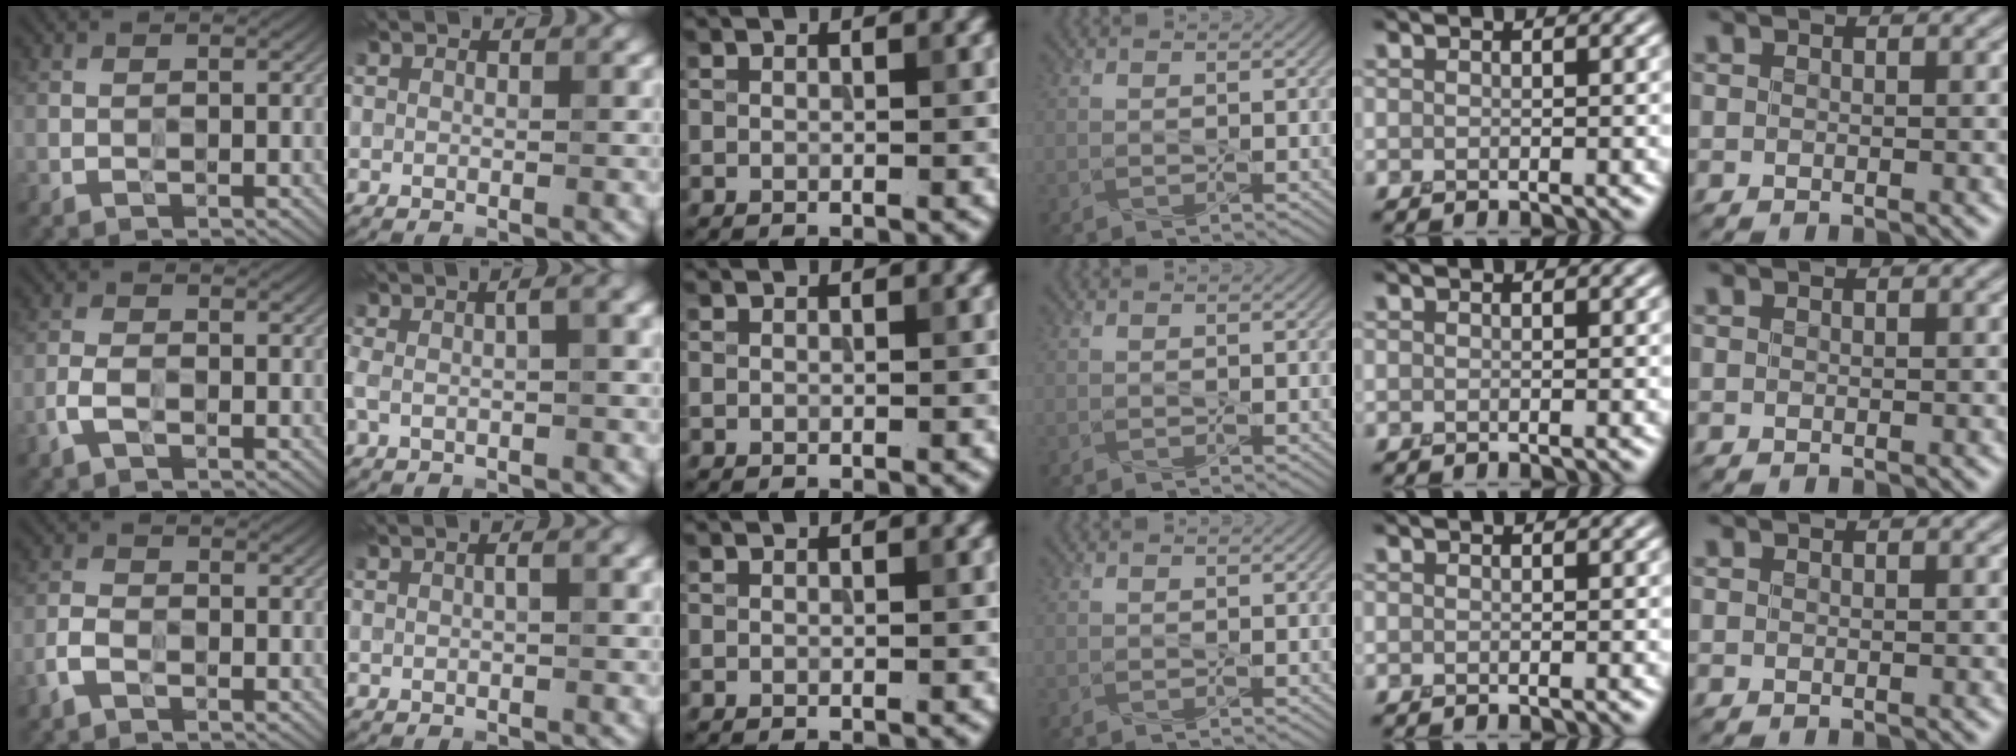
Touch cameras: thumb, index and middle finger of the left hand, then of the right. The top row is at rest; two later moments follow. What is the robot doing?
{"motion": "screw", "object": "toothpaste"}